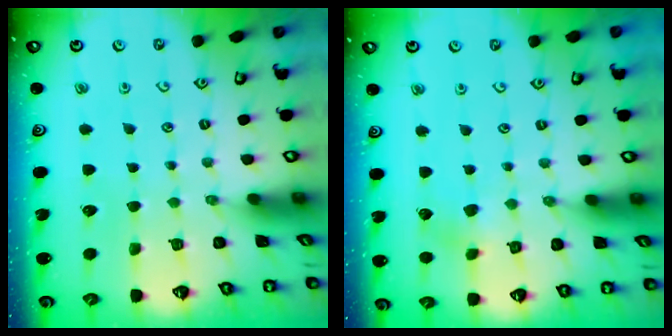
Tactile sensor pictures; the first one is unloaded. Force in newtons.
{"total": 2.6, "press": 2.6, "slide": 0.4}